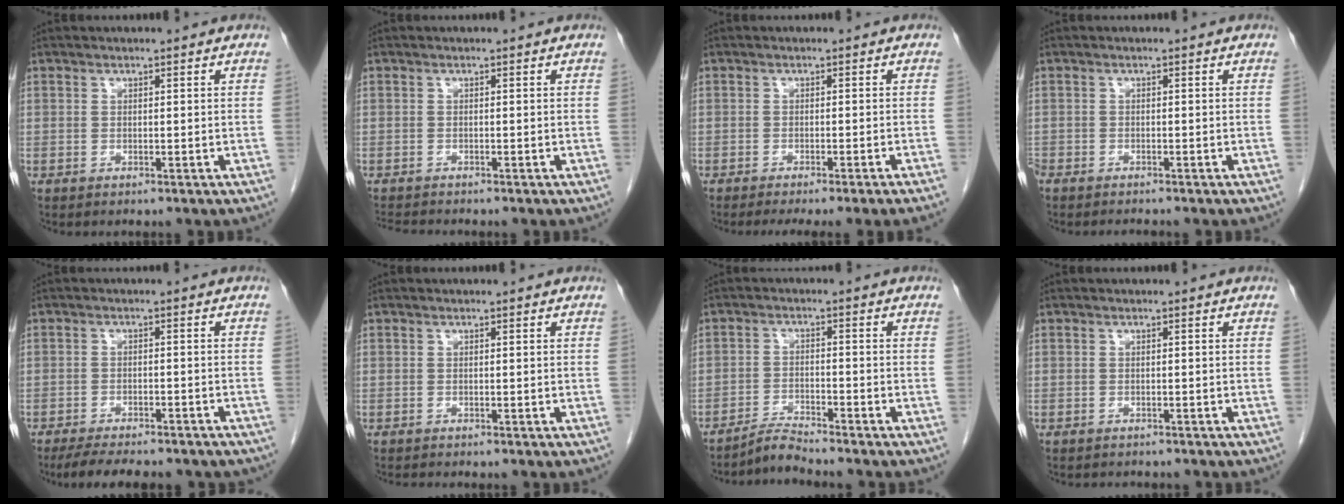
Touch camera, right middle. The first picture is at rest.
{"total": 2.0, "force": [-2.0, -0.1, 0.3], "torque": [-0.008, -0.010, -0.035]}
{"total": 7.5, "force": [-6.2, -1.6, 3.8], "torque": [-0.016, -0.013, -0.083]}
{"total": 2.6, "force": [-2.5, 0.6, 0.6], "torque": [-0.010, -0.007, -0.043]}
{"total": 12.1, "force": [-10.2, 3.1, 5.6], "torque": [-0.078, -0.006, -0.132]}
{"total": 0.6, "force": [-0.6, -0.1, 0.0], "torque": [-0.004, -0.002, -0.012]}
{"total": 3.4, "force": [-3.2, -1.0, -0.1], "torque": [-0.001, -0.018, -0.062]}
{"total": 2.0, "force": [-1.9, 0.7, 0.3], "torque": [-0.007, -0.003, -0.024]}